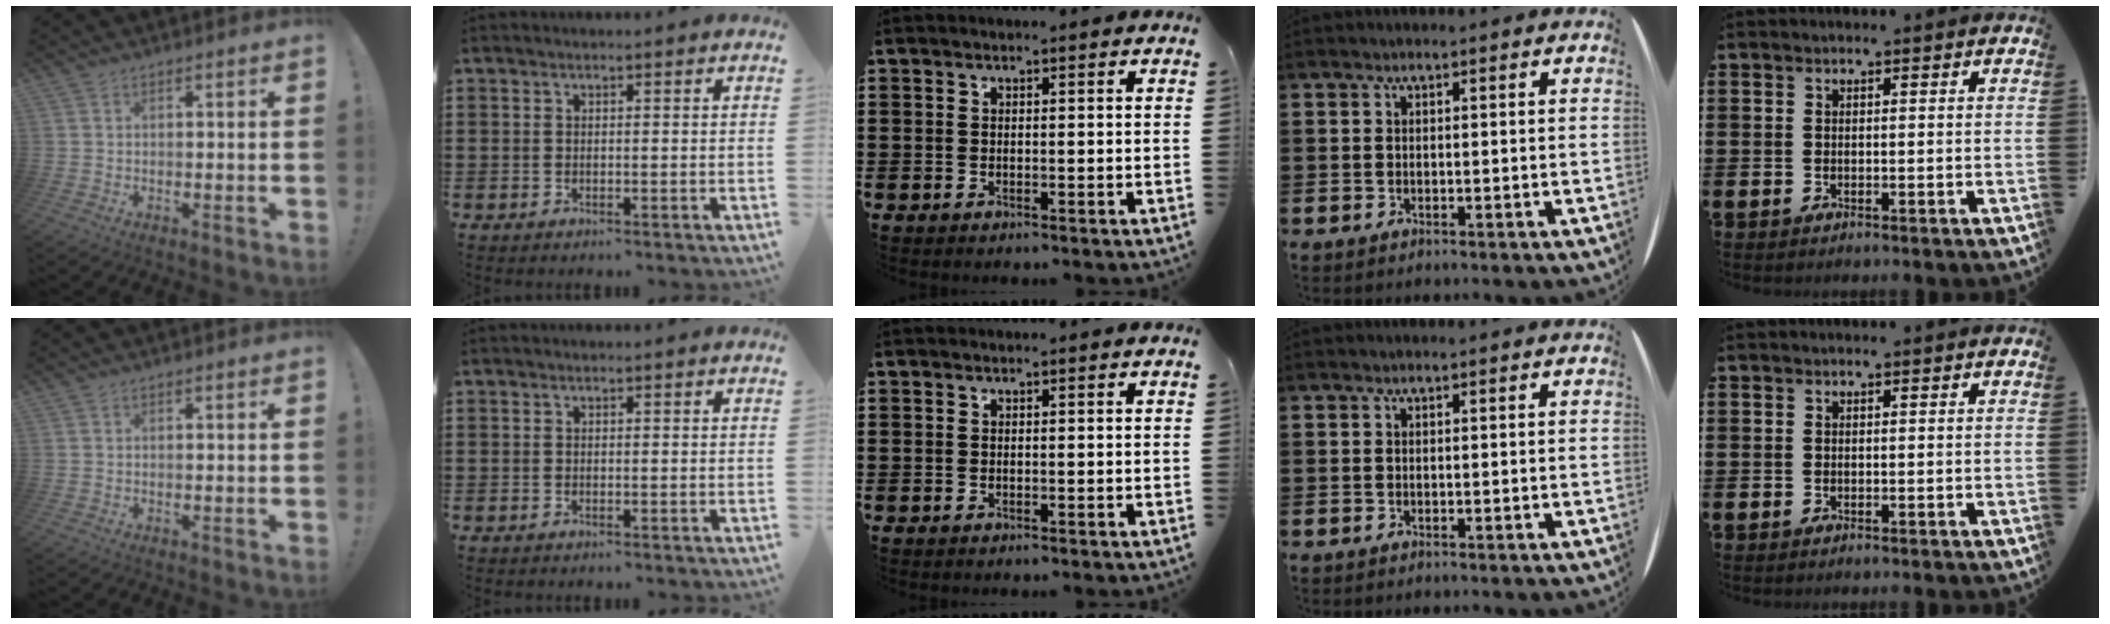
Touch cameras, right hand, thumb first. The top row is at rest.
{}